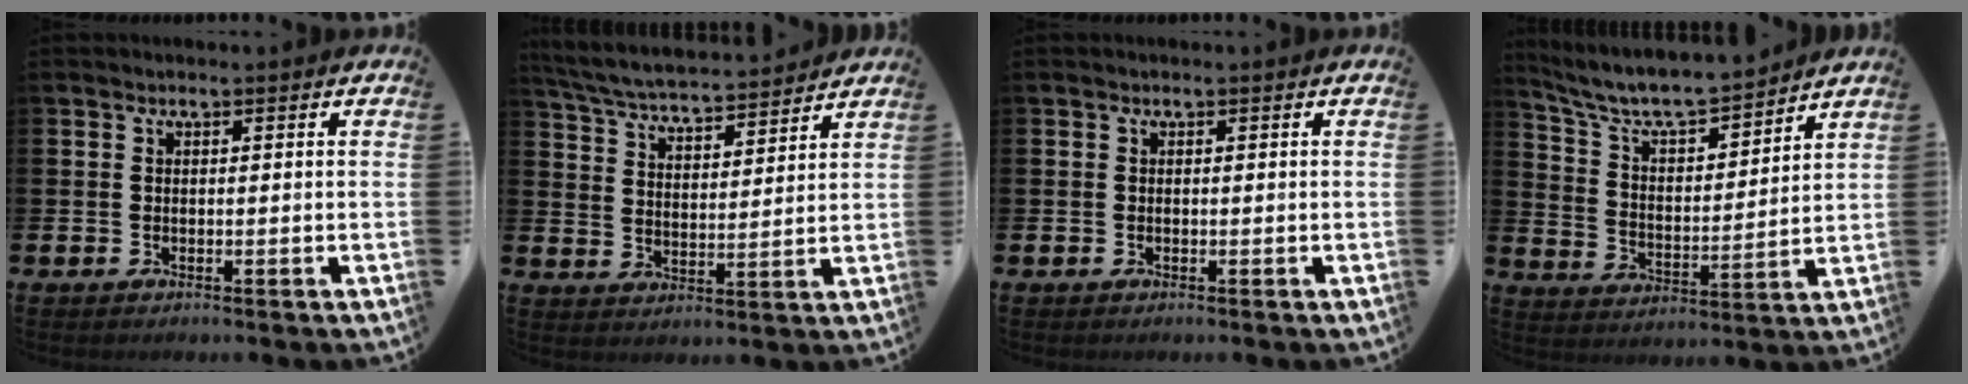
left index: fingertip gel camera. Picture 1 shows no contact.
{"total": 5.7, "force": [5.5, 0.5, 1.2], "torque": [-0.051, -0.041, 0.095]}
{"total": 0.0}
{"total": 7.6, "force": [7.1, 1.4, 2.3], "torque": [-0.084, -0.054, 0.122]}